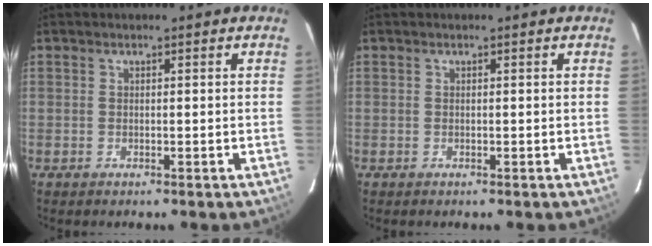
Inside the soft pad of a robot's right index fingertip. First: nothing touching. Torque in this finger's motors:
{"motor_torque": [0.00, 0.00, 0.00, 0.01]}